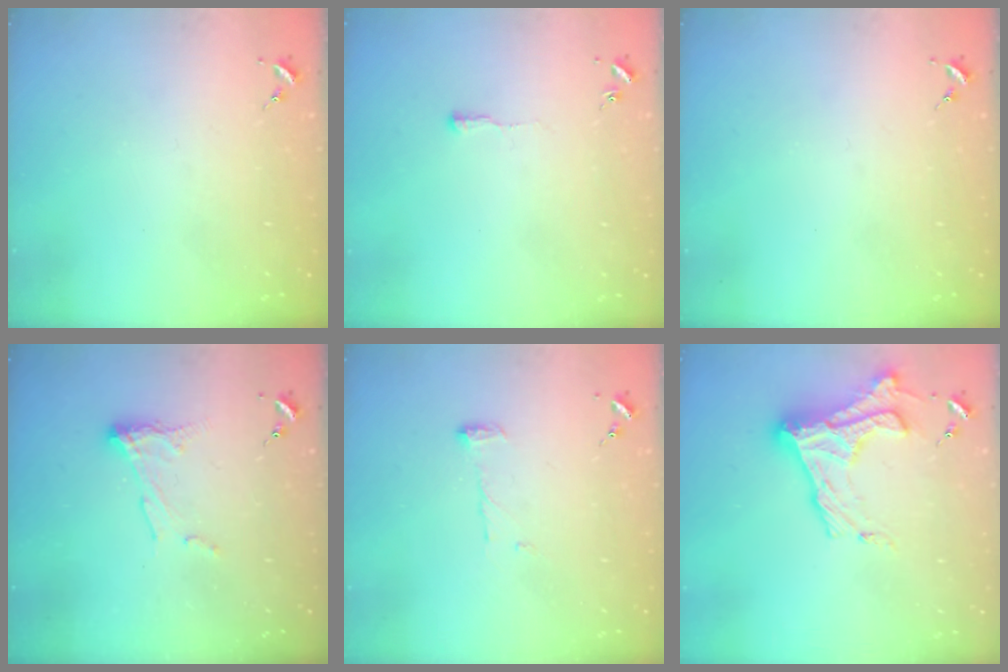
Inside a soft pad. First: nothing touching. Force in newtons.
{"total": 4.4, "press": 4.4, "slide": 0.5}
{"total": 0.0}
{"total": 8.2, "press": 8.1, "slide": 0.4}
{"total": 6.3, "press": 6.3, "slide": 0.6}
{"total": 19.0, "press": 19.0, "slide": 1.3}